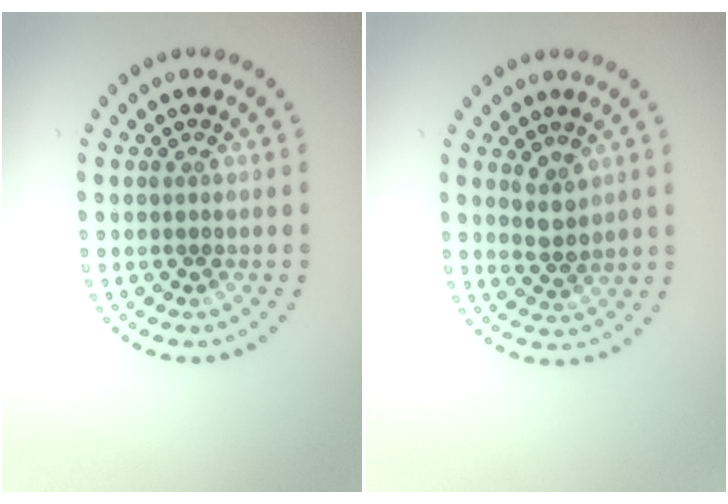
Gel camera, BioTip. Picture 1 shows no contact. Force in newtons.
{"total": 2.0, "press": 1.7, "slide": 1.0}